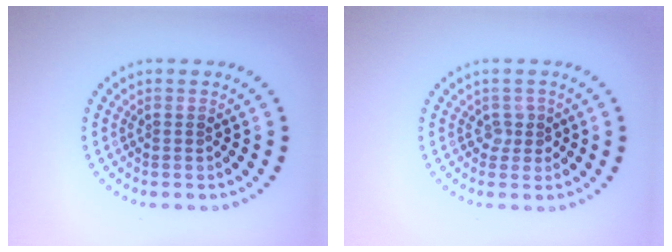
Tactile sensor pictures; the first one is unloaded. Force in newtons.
{"total": 1.3, "press": 1.1, "slide": 0.7}